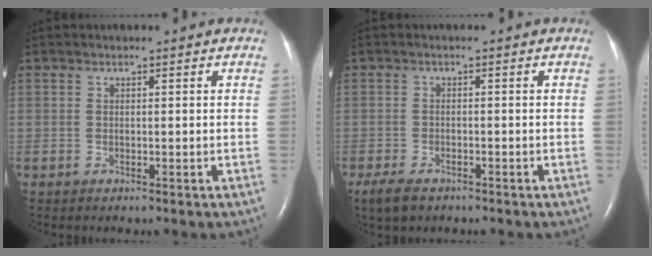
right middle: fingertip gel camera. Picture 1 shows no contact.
{"total": 4.0, "force": [-2.9, 1.8, 2.1], "torque": [-0.044, -0.008, -0.046]}